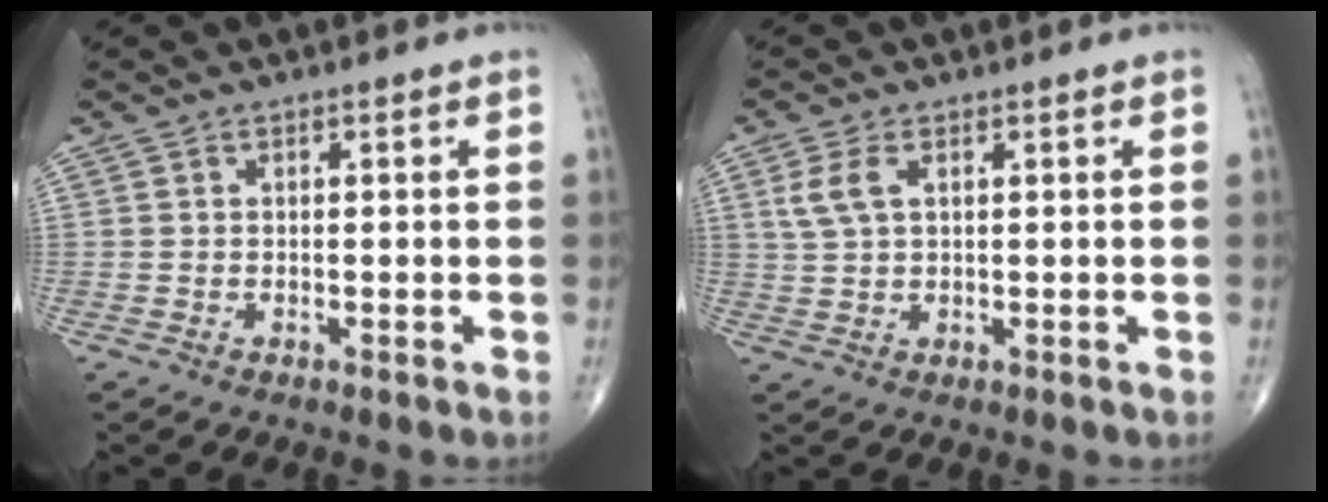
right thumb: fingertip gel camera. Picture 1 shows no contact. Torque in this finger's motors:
{"motor_torque": [-0.29, 0.31, 0.17, -0.03, 0.07]}